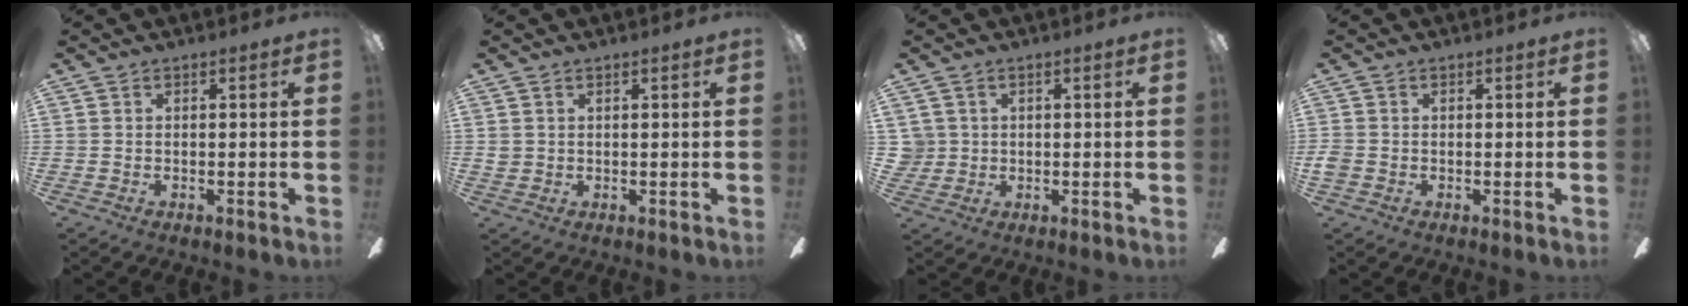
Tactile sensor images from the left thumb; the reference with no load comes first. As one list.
[{"total": 1.4, "force": [0.7, 1.1, 0.3], "torque": [-0.008, 0.002, 0.014]}, {"total": 3.3, "force": [0.9, 3.1, 0.3], "torque": [-0.016, 0.008, 0.018]}, {"total": 1.6, "force": [-0.4, 1.4, 0.6], "torque": [-0.009, 0.004, -0.006]}]